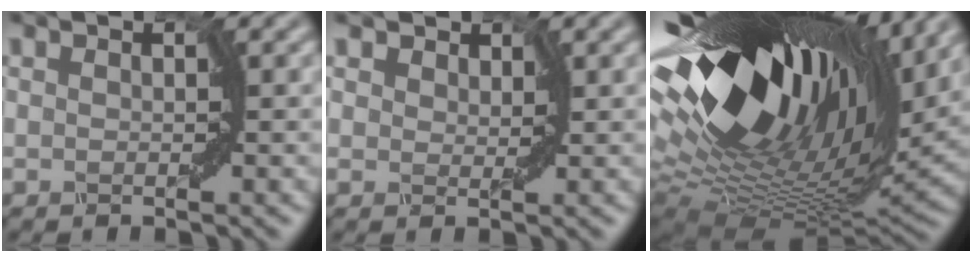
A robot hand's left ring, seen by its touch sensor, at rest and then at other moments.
{"total": 2.4, "force": [1.7, 1.3, 0.9], "torque": [-0.028, -0.003, 0.025]}
{"total": 18.4, "force": [7.4, 8.4, 14.5], "torque": [-0.282, 0.028, 0.119]}